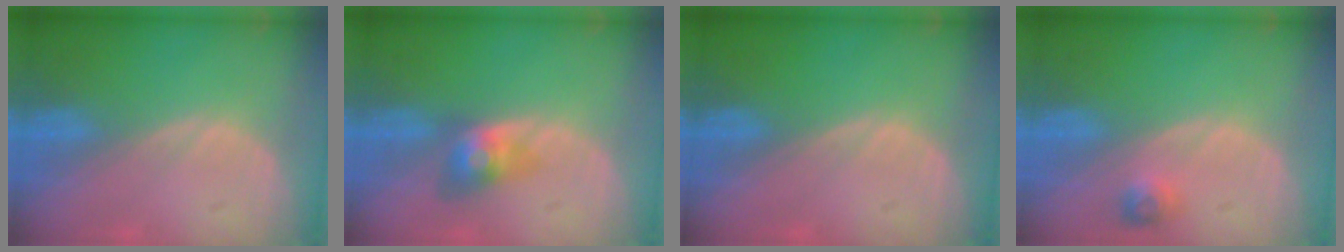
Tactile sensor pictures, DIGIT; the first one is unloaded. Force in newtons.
{"total": 3.9, "press": 3.9, "slide": 0.3}
{"total": 0.0}
{"total": 2.4, "press": 2.2, "slide": 0.9}